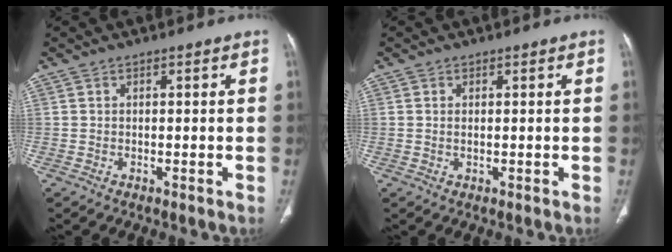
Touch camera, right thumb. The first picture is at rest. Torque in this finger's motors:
{"motor_torque": [-0.23, 0.08, -0.22, 0.48, -0.02]}